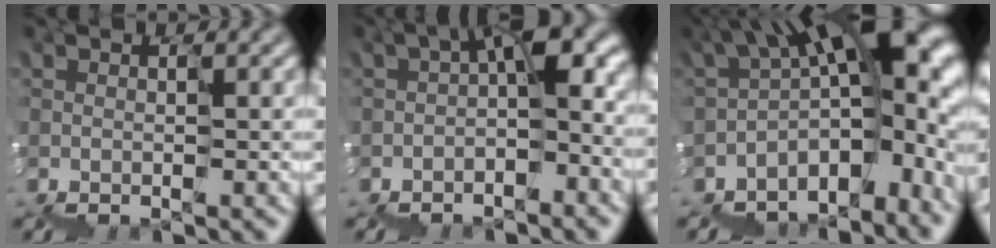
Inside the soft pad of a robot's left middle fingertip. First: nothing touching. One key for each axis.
{"total": 6.3, "fx": -1.1, "fy": 2.2, "fz": 5.8, "tx": -0.092, "ty": 0.020, "tz": -0.019}
{"total": 12.5, "fx": -2.3, "fy": 6.6, "fz": 10.4, "tx": -0.149, "ty": 0.013, "tz": -0.025}